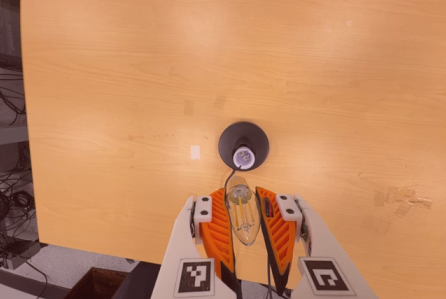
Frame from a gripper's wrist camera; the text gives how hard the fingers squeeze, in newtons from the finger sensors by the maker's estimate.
{"total": 21.5, "left": 24.2, "right": 18.7}